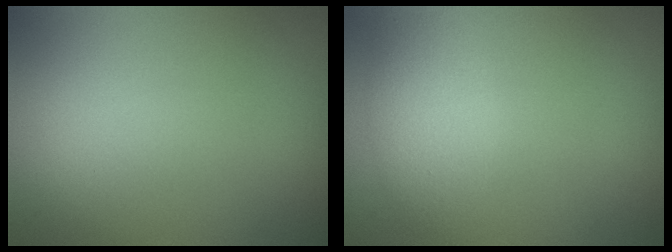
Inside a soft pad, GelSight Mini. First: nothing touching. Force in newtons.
{"total": 2.9, "press": 2.9, "slide": 0.1}